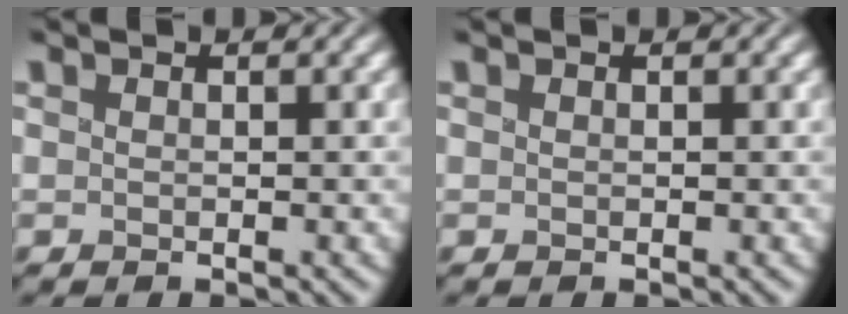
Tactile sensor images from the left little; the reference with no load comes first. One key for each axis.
{"total": 0.0}